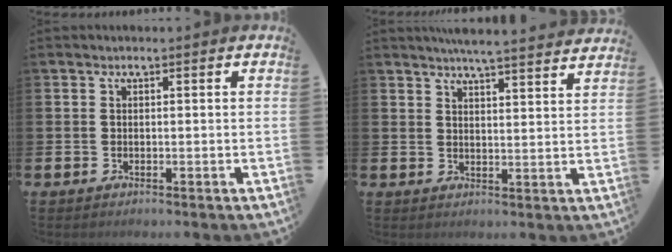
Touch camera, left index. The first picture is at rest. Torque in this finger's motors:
{"motor_torque": [0.29, -0.62, 0.30, 0.05]}